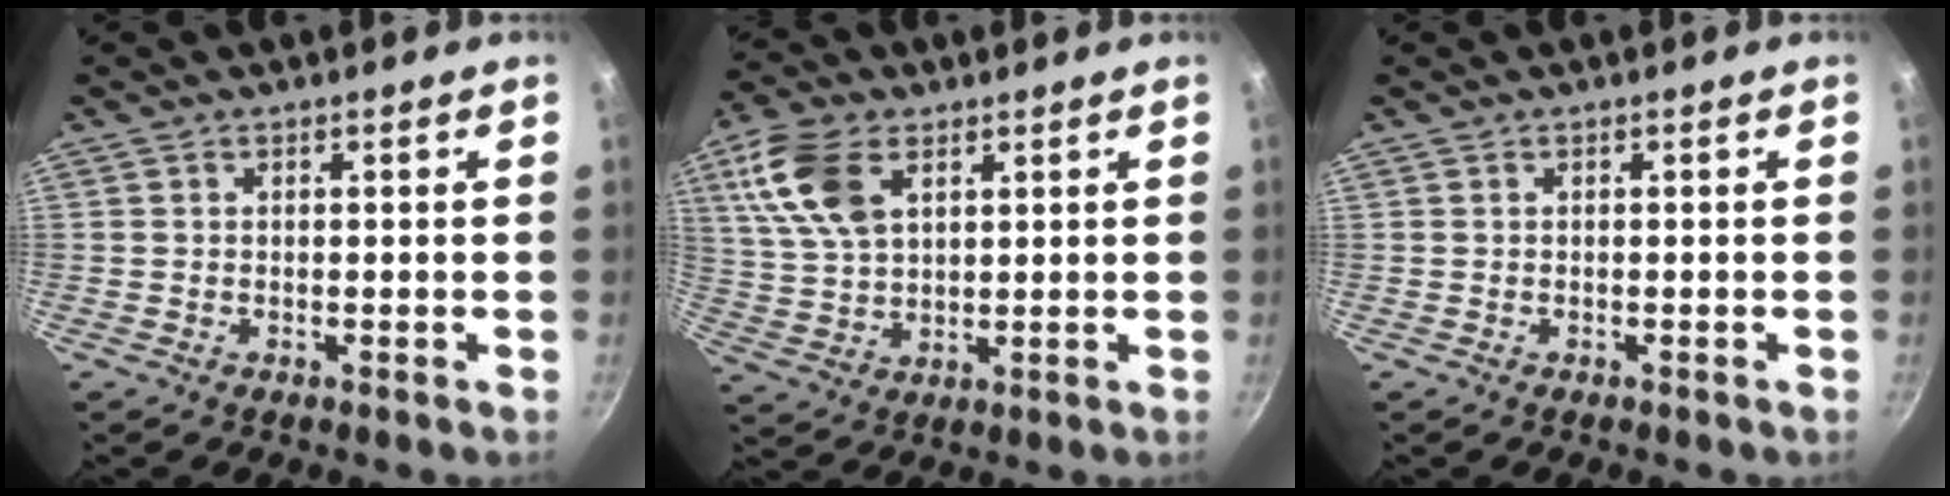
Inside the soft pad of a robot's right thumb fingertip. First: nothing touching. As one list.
[{"total": 12.0, "force": [4.8, 7.1, 8.4], "torque": [-0.163, -0.005, 0.096]}, {"total": 0.0}]